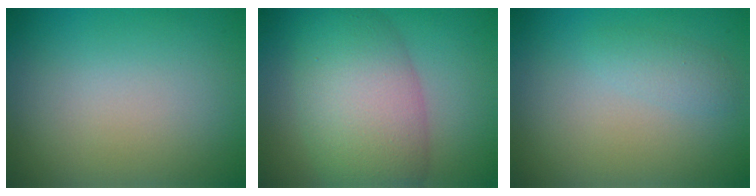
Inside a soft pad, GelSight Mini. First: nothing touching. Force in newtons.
{"total": 8.9, "press": 8.9, "slide": 0.4}
{"total": 1.3, "press": 1.3, "slide": 0.1}